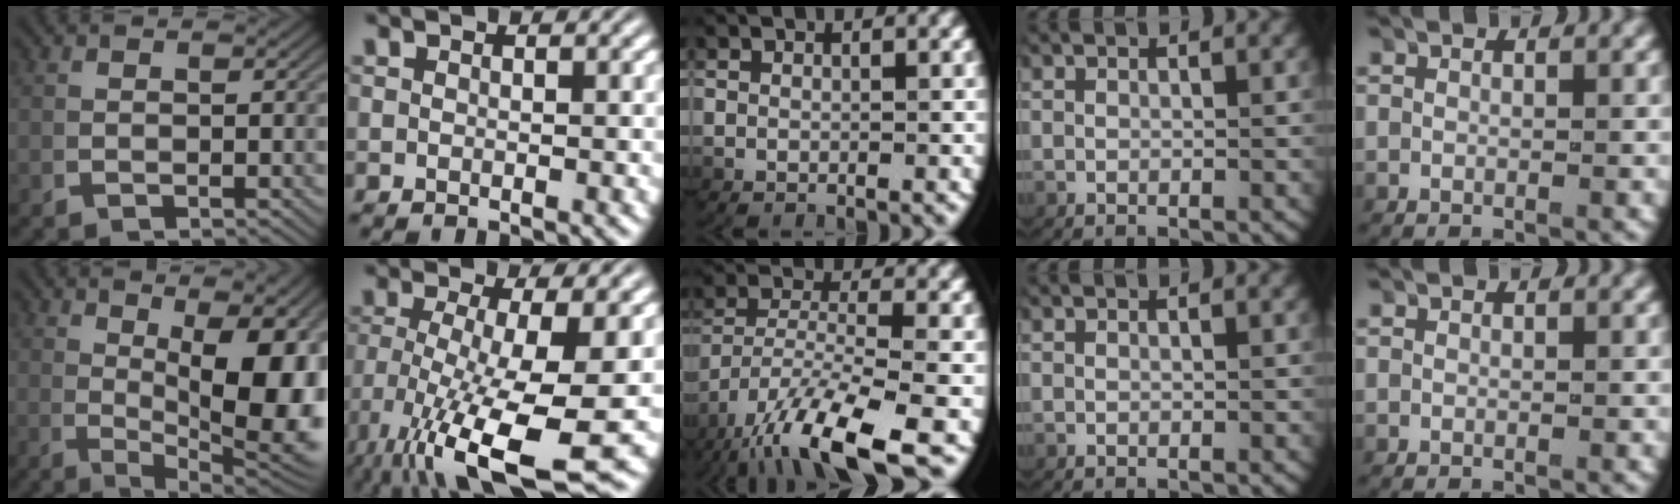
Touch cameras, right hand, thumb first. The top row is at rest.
{"thumb": {"total": 12.3, "force": [0.7, 5.8, 10.9], "torque": [-0.158, -0.042, 0.044]}, "index": {"total": 10.5, "force": [-4.3, 3.7, 8.8], "torque": [-0.169, -0.062, -0.036]}, "middle": {"total": 7.0, "force": [-3.3, 2.4, 5.7], "torque": [-0.134, -0.035, -0.029]}}